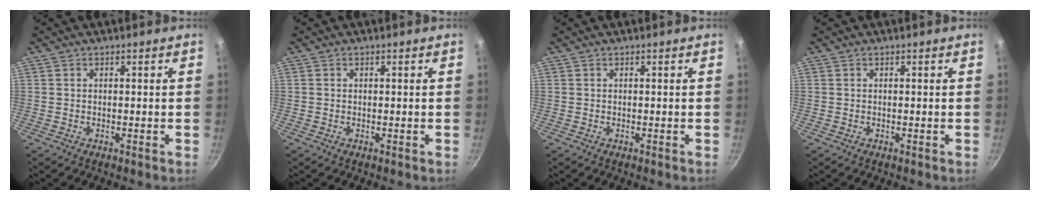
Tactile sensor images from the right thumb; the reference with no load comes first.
{"total": 0.0}
{"total": 0.0}
{"total": 0.0}